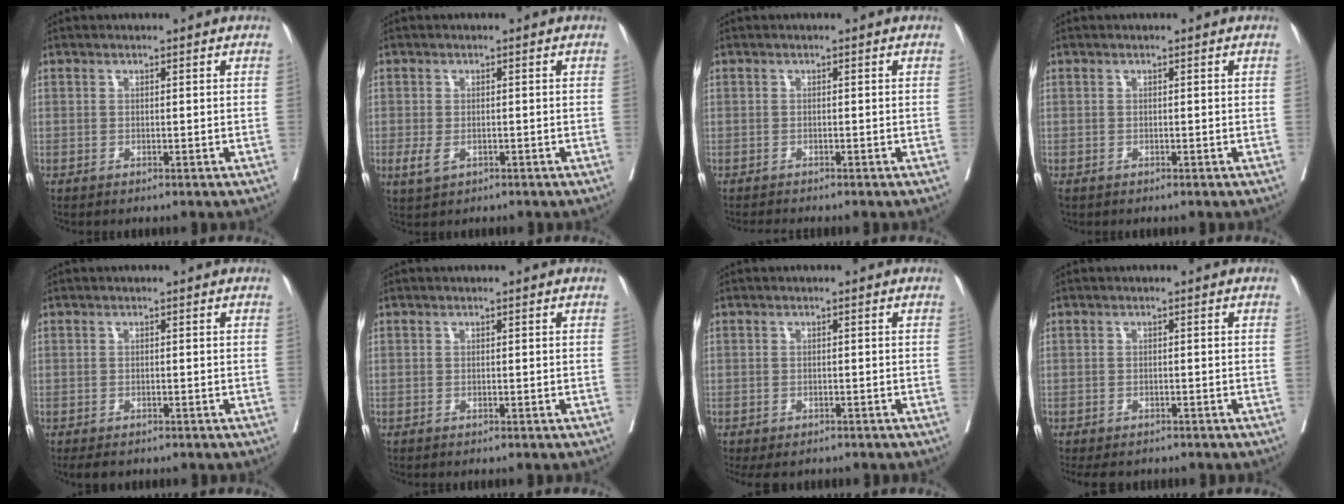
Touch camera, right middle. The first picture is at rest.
{"total": 2.6, "force": [-0.9, 1.5, 1.9], "torque": [-0.042, -0.004, -0.010]}
{"total": 1.7, "force": [-1.6, -0.1, 0.4], "torque": [-0.007, -0.005, -0.026]}
{"total": 0.5, "force": [-0.4, 0.3, 0.1], "torque": [-0.008, 0.002, -0.006]}
{"total": 2.6, "force": [-2.0, 1.1, 1.1], "torque": [-0.015, -0.006, -0.028]}
{"total": 0.0}
{"total": 5.5, "force": [-4.5, 2.5, 1.9], "torque": [-0.026, -0.007, -0.058]}
{"total": 6.5, "force": [-5.5, 2.6, 2.2], "torque": [-0.027, -0.007, -0.071]}